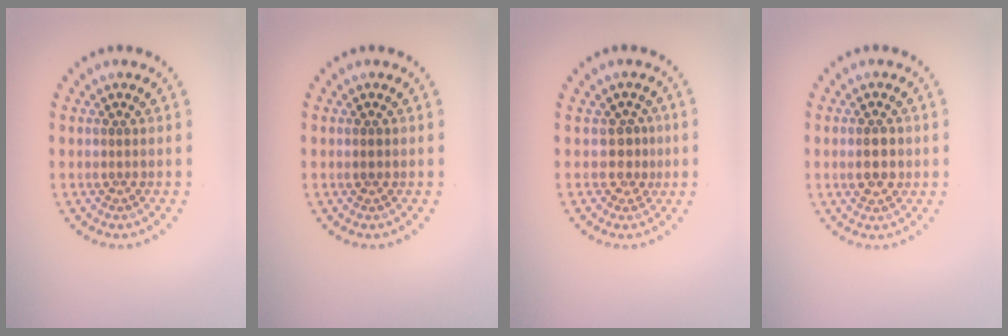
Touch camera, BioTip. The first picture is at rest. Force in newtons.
{"total": 0.6, "press": 0.6, "slide": 0.0}
{"total": 2.0, "press": 1.4, "slide": 1.4}
{"total": 2.7, "press": 2.7, "slide": 0.2}